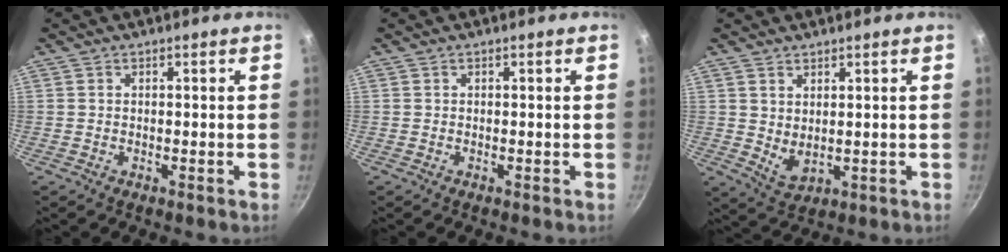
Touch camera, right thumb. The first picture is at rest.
{"total": 0.0}
{"total": 4.2, "force": [1.7, 2.3, 3.1], "torque": [-0.049, -0.024, 0.038]}